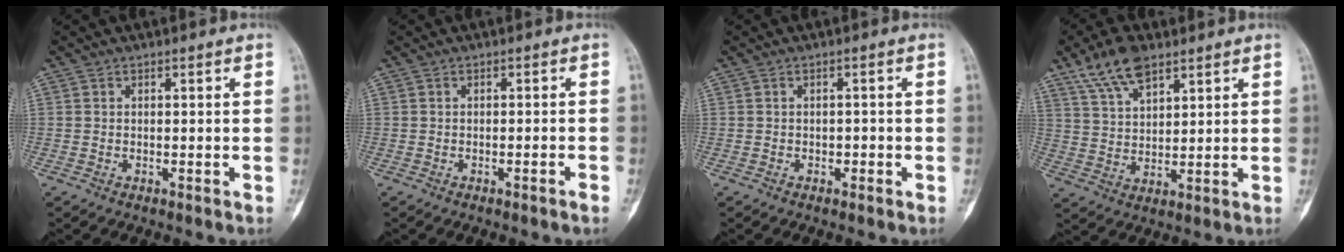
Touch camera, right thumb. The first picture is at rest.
{"total": 1.5, "force": [-1.1, -0.2, 1.1], "torque": [-0.023, 0.004, -0.012]}
{"total": 0.9, "force": [-0.5, 0.7, 0.3], "torque": [-0.002, 0.002, -0.010]}
{"total": 9.4, "force": [6.3, 4.0, 5.6], "torque": [-0.095, -0.018, 0.125]}